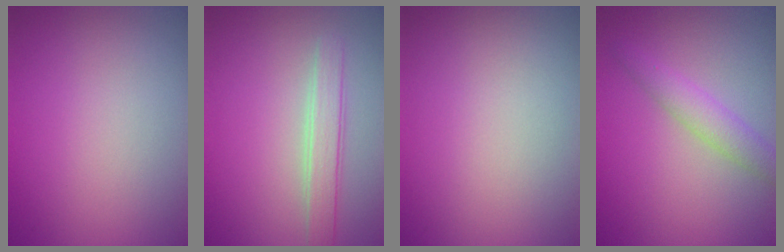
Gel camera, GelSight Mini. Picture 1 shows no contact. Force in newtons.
{"total": 2.4, "press": 2.4, "slide": 0.2}
{"total": 0.0}
{"total": 2.4, "press": 2.4, "slide": 0.0}